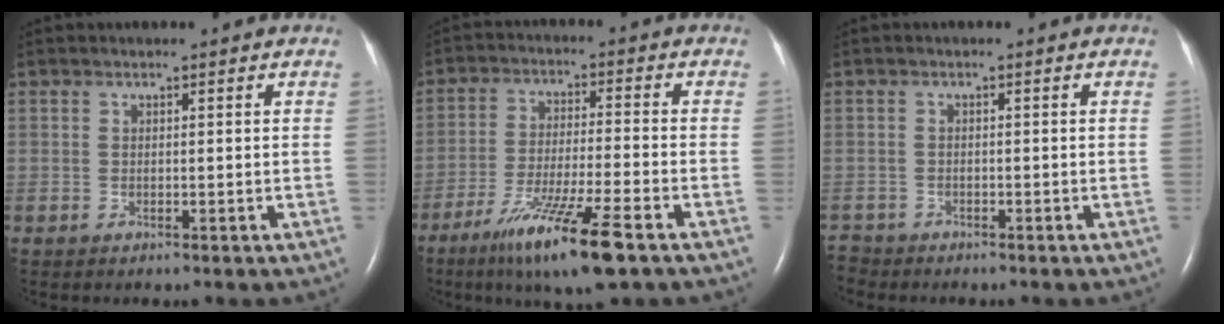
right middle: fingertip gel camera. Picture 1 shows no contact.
{"total": 12.2, "force": [-7.4, 0.1, 9.7], "torque": [-0.187, -0.036, -0.131]}
{"total": 1.9, "force": [-1.8, 0.4, -0.3], "torque": [0.007, -0.008, -0.035]}